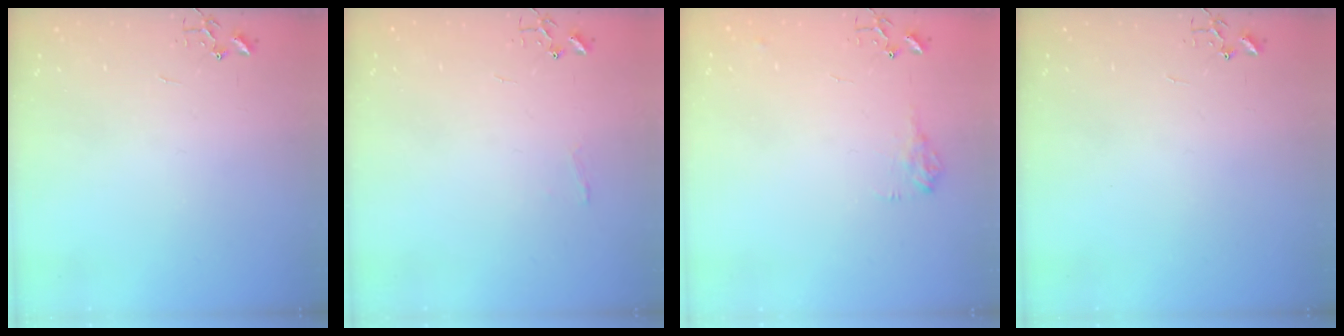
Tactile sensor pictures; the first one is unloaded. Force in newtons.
{"total": 4.8, "press": 4.8, "slide": 0.6}
{"total": 8.1, "press": 8.1, "slide": 0.3}
{"total": 0.0}